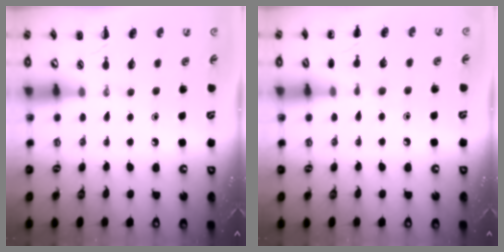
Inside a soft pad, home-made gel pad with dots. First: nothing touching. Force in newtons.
{"total": 4.8, "press": 4.6, "slide": 1.5}